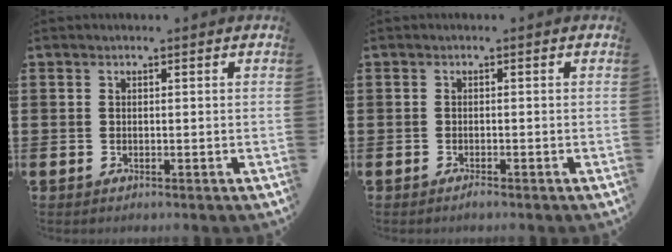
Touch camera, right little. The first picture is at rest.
{"total": 0.6, "force": [-0.5, 0.1, 0.4], "torque": [-0.008, -0.003, -0.008]}